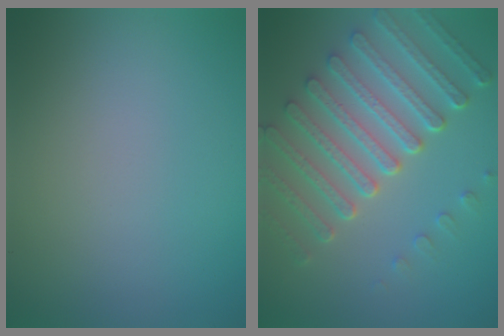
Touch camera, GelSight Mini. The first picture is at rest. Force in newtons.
{"total": 7.1, "press": 5.3, "slide": 4.8}